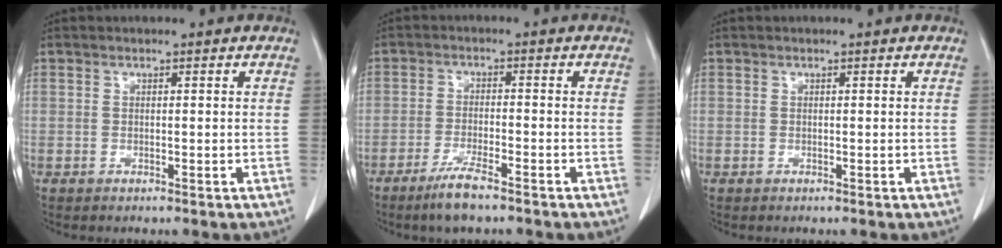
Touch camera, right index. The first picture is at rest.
{"total": 5.1, "force": [-3.7, 0.4, 3.4], "torque": [-0.071, -0.010, -0.069]}
{"total": 0.0}